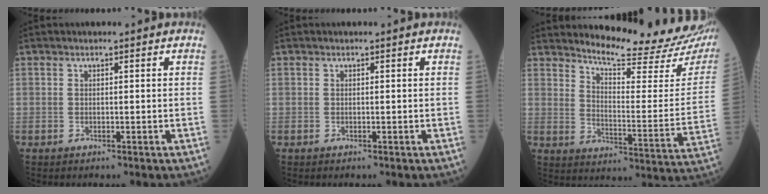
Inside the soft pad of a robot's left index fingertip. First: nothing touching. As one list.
[{"total": 0.0}, {"total": 19.9, "force": [18.2, 1.9, 7.8], "torque": [-0.114, -0.095, 0.227]}]